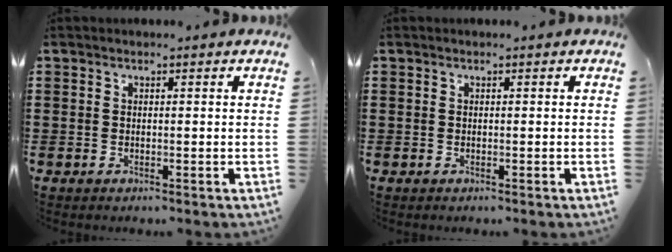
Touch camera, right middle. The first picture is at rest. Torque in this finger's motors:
{"motor_torque": [0.05, -0.01, -0.02, -0.01]}